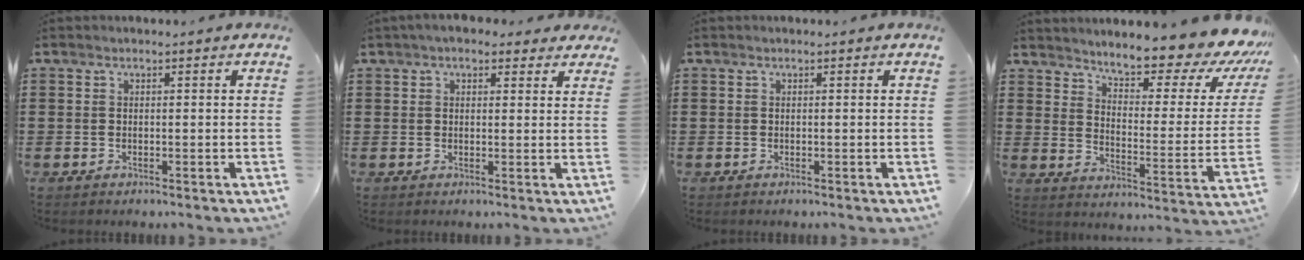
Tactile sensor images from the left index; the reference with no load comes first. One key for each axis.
{"total": 3.2, "fx": 2.4, "fy": 1.4, "fz": 1.4, "tx": -0.035, "ty": 0.003, "tz": 0.044}
{"total": 0.0}
{"total": 8.8, "fx": 7.7, "fy": 0.8, "fz": 4.2, "tx": -0.076, "ty": -0.066, "tz": 0.120}